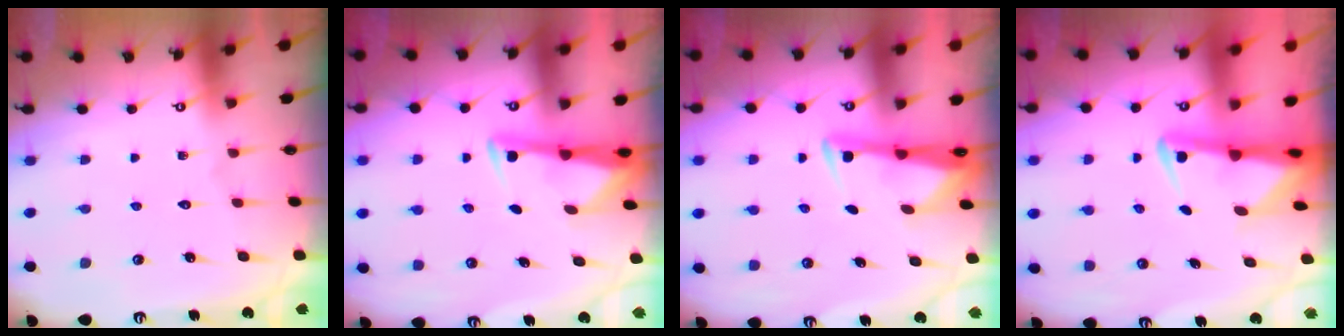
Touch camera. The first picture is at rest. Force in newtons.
{"total": 3.1, "press": 3.1, "slide": 0.4}
{"total": 3.4, "press": 3.3, "slide": 0.9}
{"total": 3.3, "press": 3.2, "slide": 0.7}